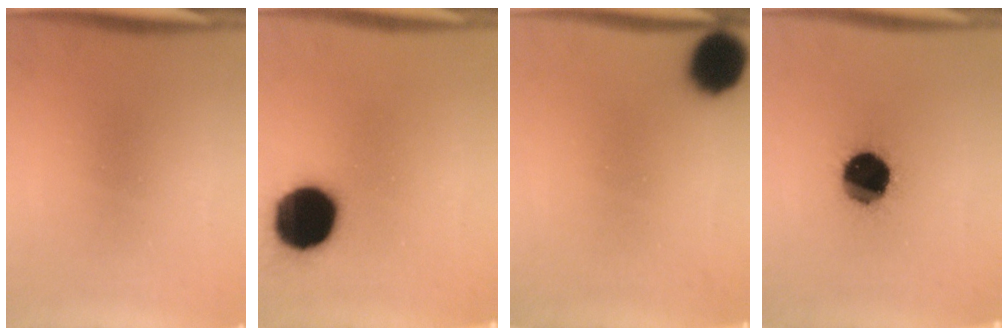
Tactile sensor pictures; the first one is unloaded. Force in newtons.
{"total": 19.3}
{"total": 6.1}
{"total": 14.6}